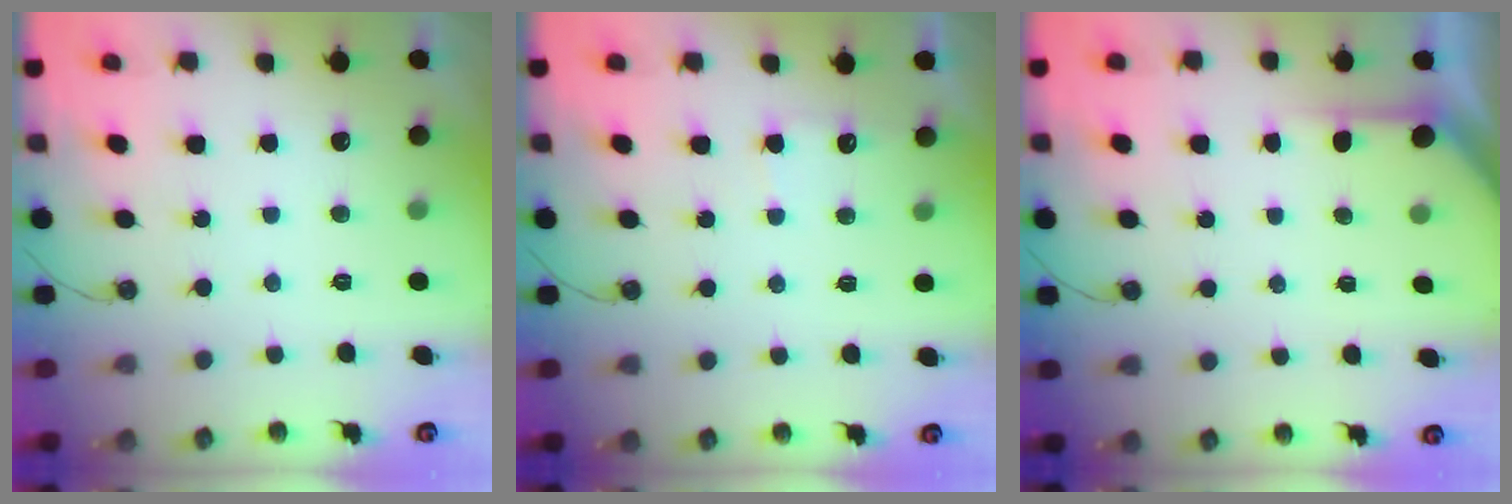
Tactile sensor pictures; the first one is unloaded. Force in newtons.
{"total": 4.3, "press": 4.2, "slide": 0.8}
{"total": 2.6, "press": 2.6, "slide": 0.3}